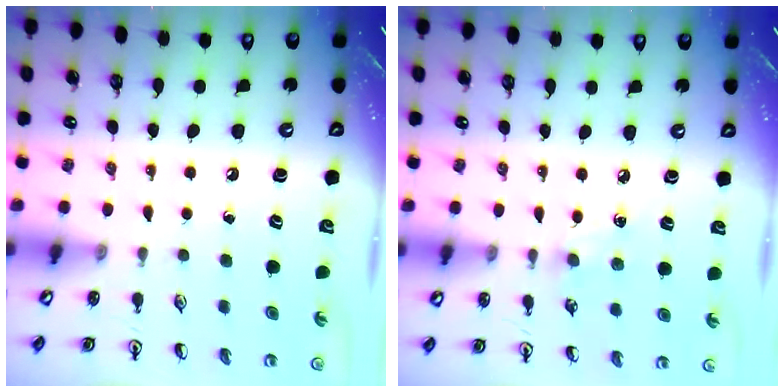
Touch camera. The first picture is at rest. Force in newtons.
{"total": 5.9, "press": 5.8, "slide": 0.6}